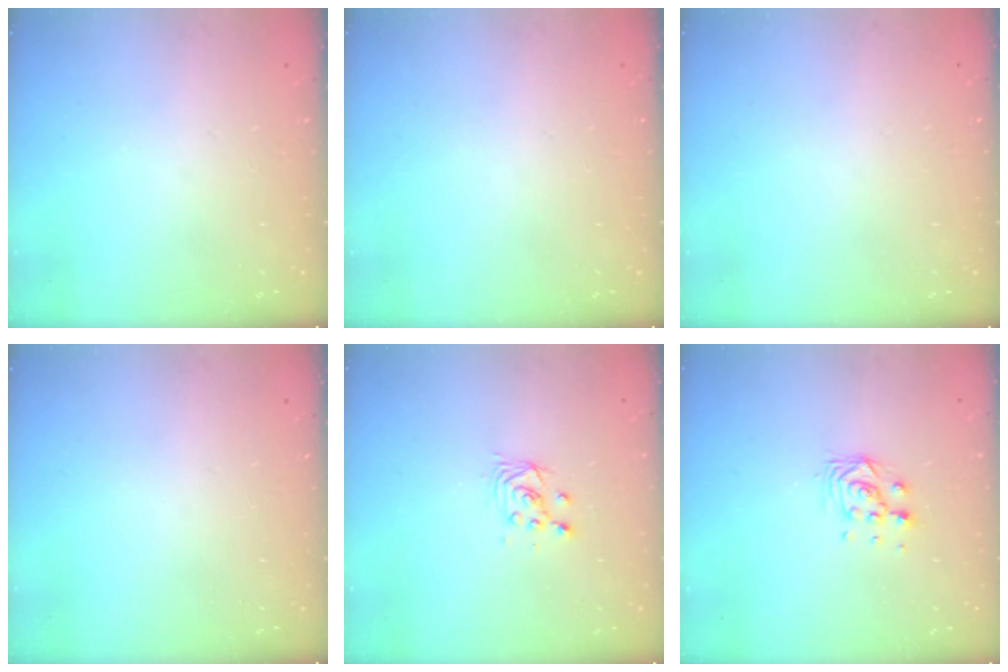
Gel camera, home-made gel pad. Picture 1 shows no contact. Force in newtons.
{"total": 0.0}
{"total": 0.0}
{"total": 0.0}
{"total": 2.7, "press": 2.7, "slide": 0.1}
{"total": 6.1, "press": 6.1, "slide": 0.8}